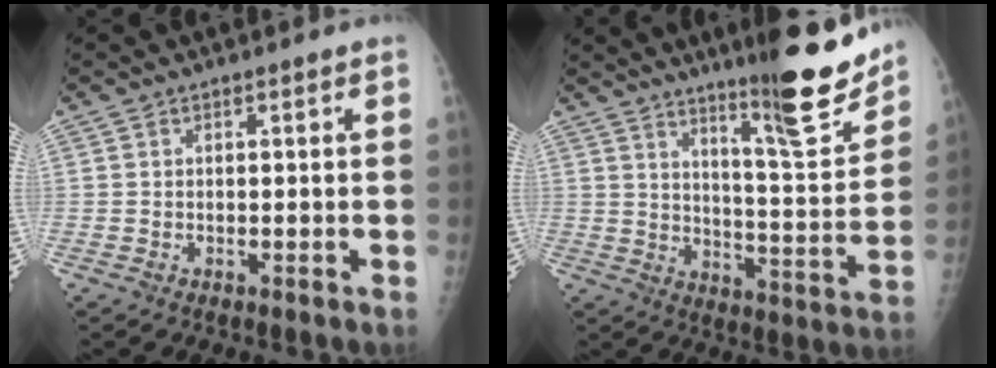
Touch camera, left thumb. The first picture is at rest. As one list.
[{"total": 16.2, "force": [11.9, 2.0, 10.8], "torque": [-0.127, -0.084, 0.186]}]